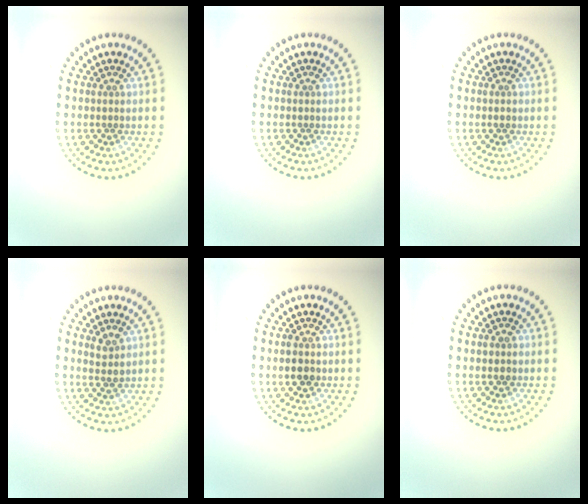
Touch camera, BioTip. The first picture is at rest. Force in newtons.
{"total": 0.0}
{"total": 0.8, "press": 0.8, "slide": 0.2}
{"total": 1.4, "press": 1.2, "slide": 0.7}
{"total": 1.6, "press": 1.6, "slide": 0.2}
{"total": 0.9, "press": 0.9, "slide": 0.0}